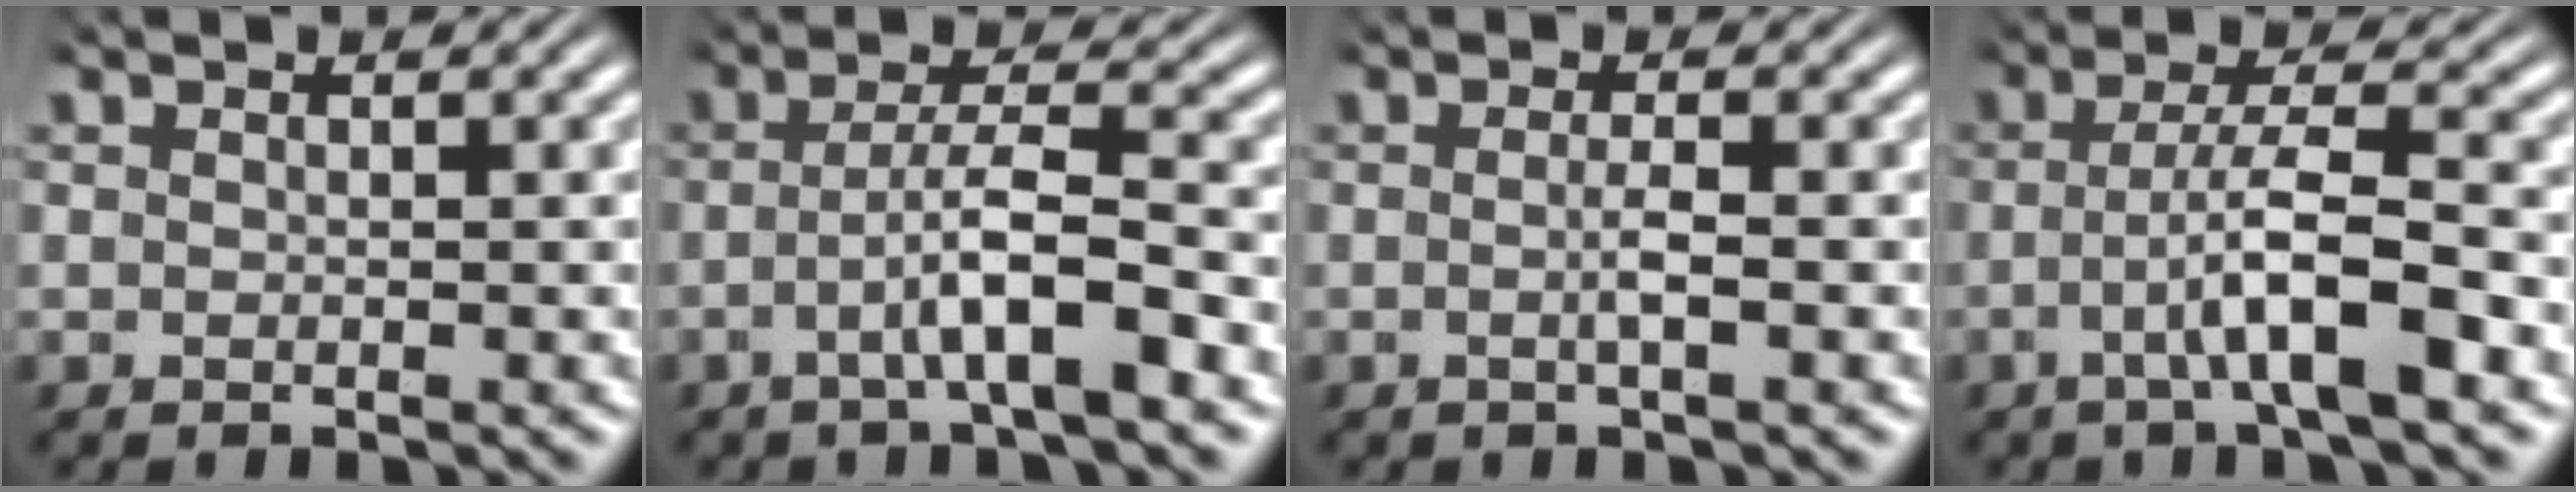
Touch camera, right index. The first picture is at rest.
{"total": 4.2, "force": [-1.8, 0.5, 3.8], "torque": [-0.066, 0.006, -0.033]}
{"total": 1.5, "force": [-0.6, -0.2, 1.4], "torque": [-0.027, -0.003, -0.013]}
{"total": 4.9, "force": [-1.6, 0.9, 4.6], "torque": [-0.081, 0.001, -0.028]}